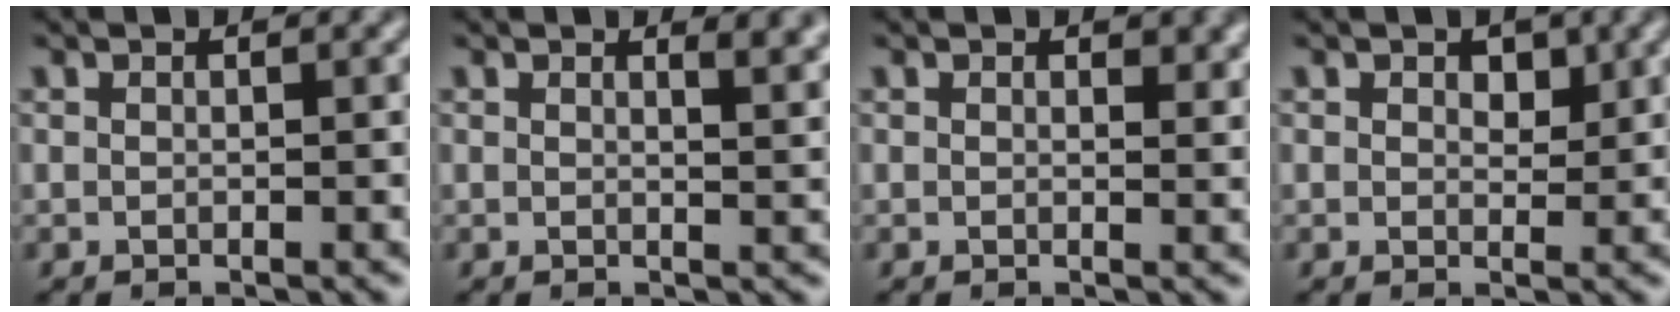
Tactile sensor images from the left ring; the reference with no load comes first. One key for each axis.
{"total": 3.1, "fx": 1.9, "fy": 1.3, "fz": 2.1, "tx": -0.013, "ty": 0.002, "tz": 0.023}
{"total": 1.7, "fx": 0.7, "fy": 0.9, "fz": 1.2, "tx": -0.012, "ty": -0.003, "tz": 0.010}
{"total": 1.5, "fx": 0.7, "fy": 0.9, "fz": 0.9, "tx": -0.011, "ty": -0.003, "tz": 0.009}